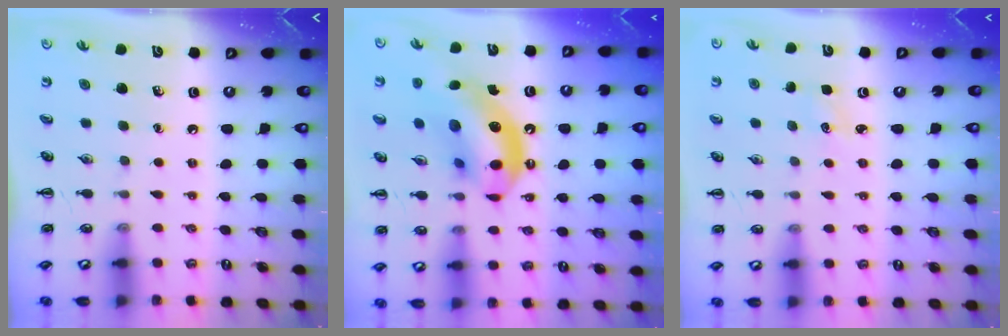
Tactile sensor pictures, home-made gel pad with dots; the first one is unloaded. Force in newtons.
{"total": 16.5, "press": 15.9, "slide": 4.1}
{"total": 1.4, "press": 1.3, "slide": 0.4}